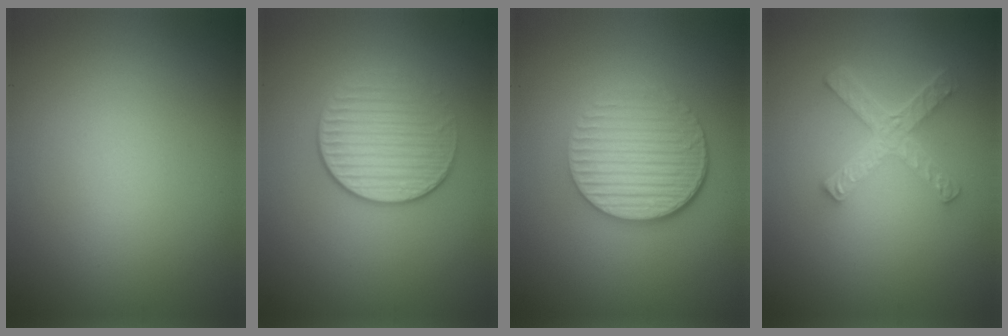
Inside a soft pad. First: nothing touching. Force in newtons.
{"total": 3.3, "press": 2.9, "slide": 1.5}
{"total": 5.1, "press": 3.9, "slide": 3.3}
{"total": 4.1, "press": 3.1, "slide": 2.8}